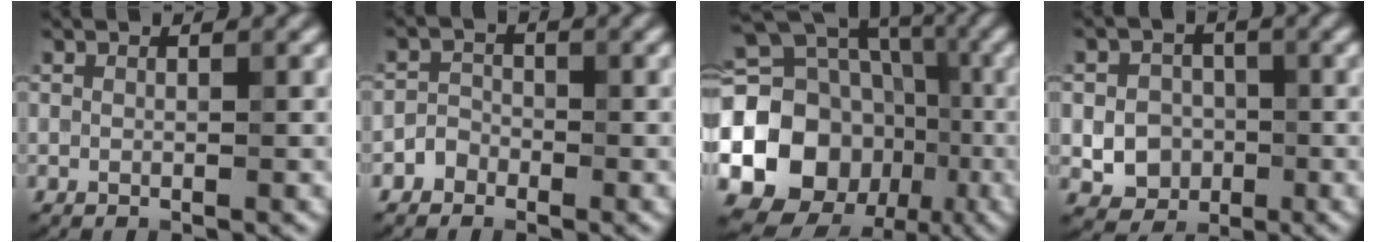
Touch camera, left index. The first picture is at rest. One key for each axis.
{"total": 1.5, "fx": -1.0, "fy": 1.1, "fz": 0.1, "tx": 0.006, "ty": 0.009, "tz": -0.019}
{"total": 18.4, "fx": -3.8, "fy": 16.0, "fz": 8.3, "tx": -0.169, "ty": 0.003, "tz": -0.091}
{"total": 4.2, "fx": -0.9, "fy": 3.6, "fz": 1.9, "tx": -0.016, "ty": -0.002, "tz": -0.027}